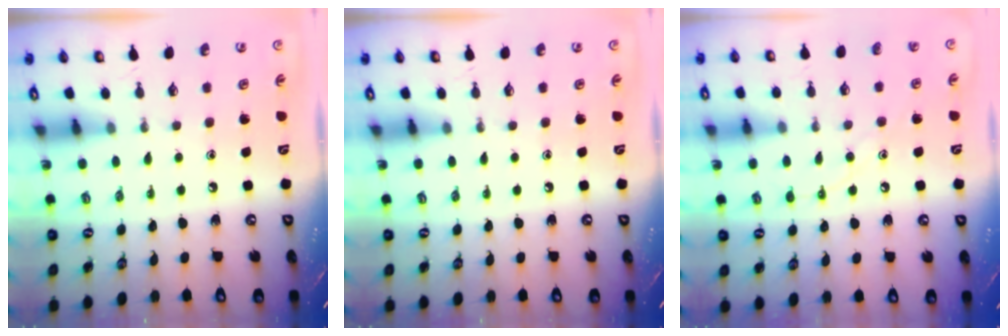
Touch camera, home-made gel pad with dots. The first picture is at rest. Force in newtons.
{"total": 0.0}
{"total": 7.8, "press": 7.8, "slide": 0.7}